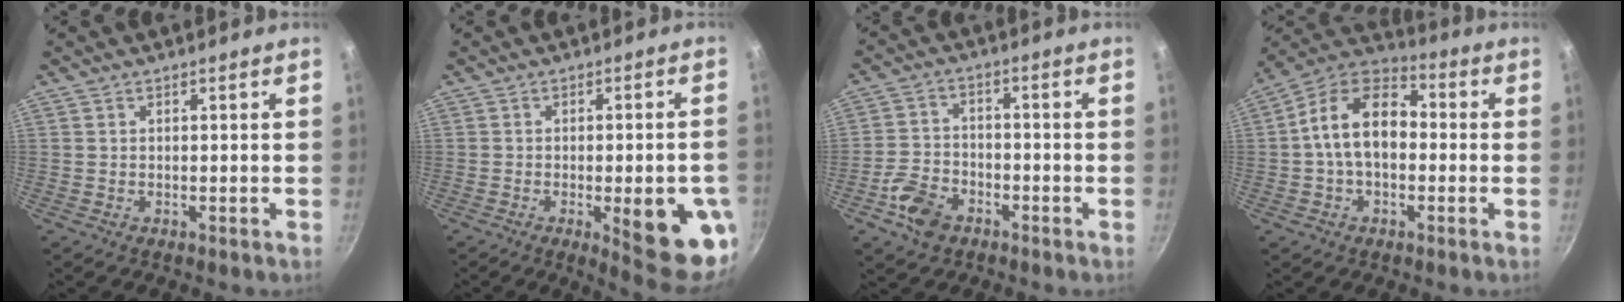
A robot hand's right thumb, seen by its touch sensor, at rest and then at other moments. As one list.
[{"total": 14.2, "force": [-3.9, 3.8, 13.1], "torque": [-0.141, 0.005, -0.044]}, {"total": 7.8, "force": [-4.1, 5.2, 4.1], "torque": [-0.074, 0.030, -0.084]}, {"total": 14.1, "force": [-0.3, 9.3, 10.7], "torque": [-0.150, 0.041, -0.027]}]